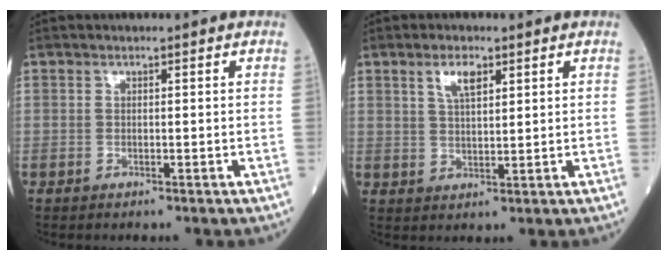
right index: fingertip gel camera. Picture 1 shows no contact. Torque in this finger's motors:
{"motor_torque": [0.05, 0.04, 0.06, 0.02]}